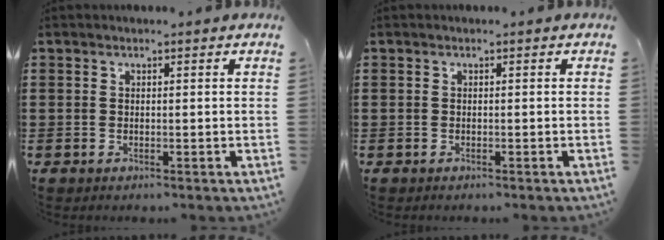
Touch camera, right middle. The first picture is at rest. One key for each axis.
{"total": 0.0}